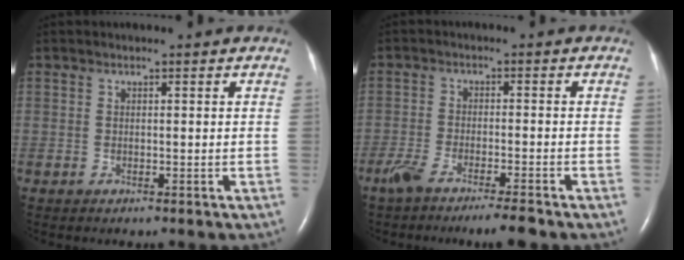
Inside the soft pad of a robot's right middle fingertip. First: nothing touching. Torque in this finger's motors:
{"motor_torque": [0.03, -0.03, 0.06, 0.03]}